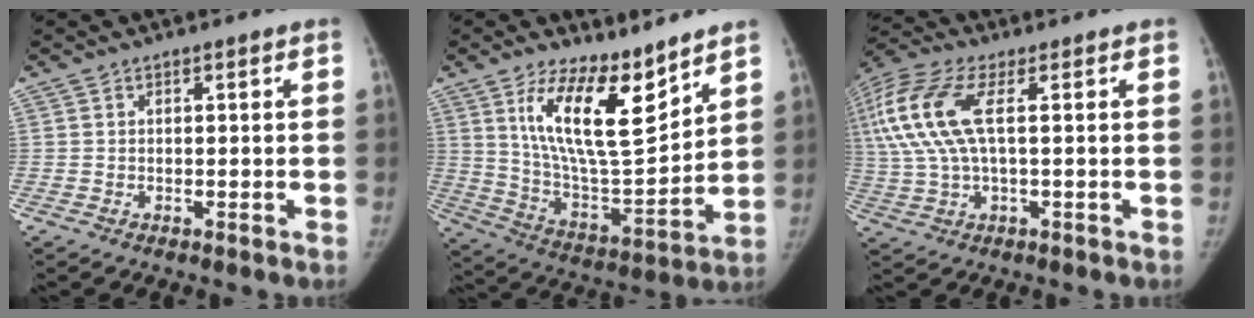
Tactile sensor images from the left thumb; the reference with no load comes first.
{"total": 17.0, "force": [10.3, 5.9, 12.2], "torque": [-0.177, -0.073, 0.202]}
{"total": 14.6, "force": [2.9, 5.8, 13.1], "torque": [-0.329, 0.019, 0.051]}